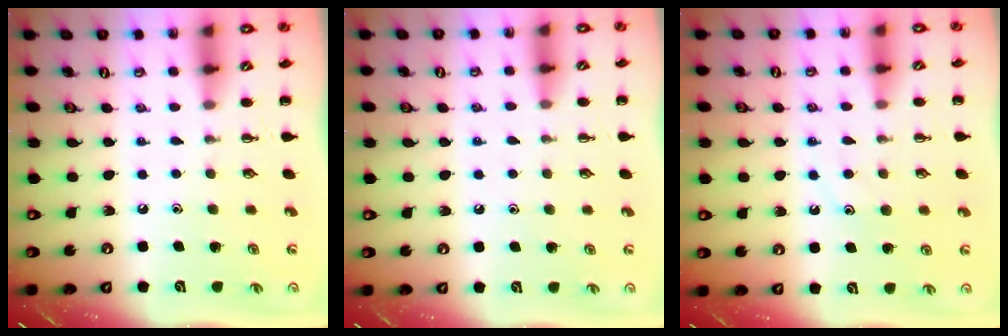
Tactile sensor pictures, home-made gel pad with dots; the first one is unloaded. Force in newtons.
{"total": 6.3, "press": 6.0, "slide": 1.9}
{"total": 9.4, "press": 9.4, "slide": 0.7}